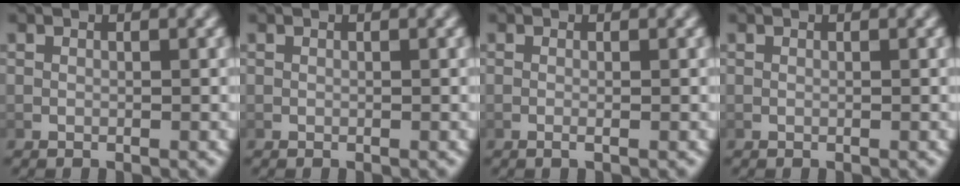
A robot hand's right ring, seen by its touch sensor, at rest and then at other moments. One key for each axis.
{"total": 0.0}
{"total": 0.8, "fx": -0.3, "fy": -0.1, "fz": 0.7, "tx": -0.015, "ty": -0.002, "tz": -0.006}
{"total": 0.0}